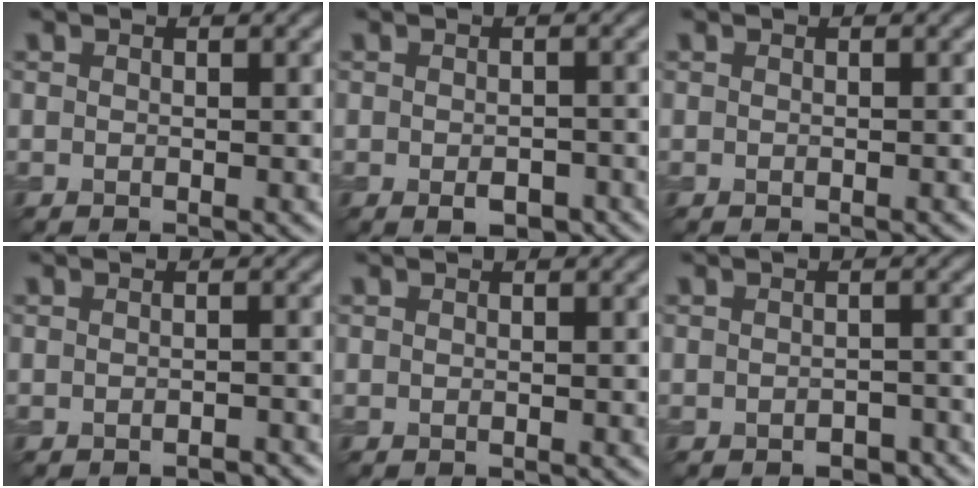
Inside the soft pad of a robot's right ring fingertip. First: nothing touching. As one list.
[{"total": 2.4, "force": [-1.1, 1.2, 1.7], "torque": [-0.026, -0.006, -0.015]}, {"total": 0.0}, {"total": 1.1, "force": [-1.0, 0.2, 0.3], "torque": [-0.003, 0.002, -0.014]}, {"total": 0.0}, {"total": 1.8, "force": [-1.1, 1.1, 0.9], "torque": [-0.013, -0.002, -0.013]}]